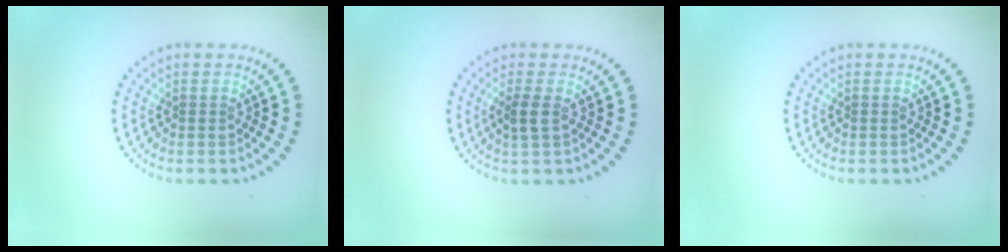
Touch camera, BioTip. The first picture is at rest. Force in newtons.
{"total": 1.4, "press": 1.3, "slide": 0.6}
{"total": 0.0}